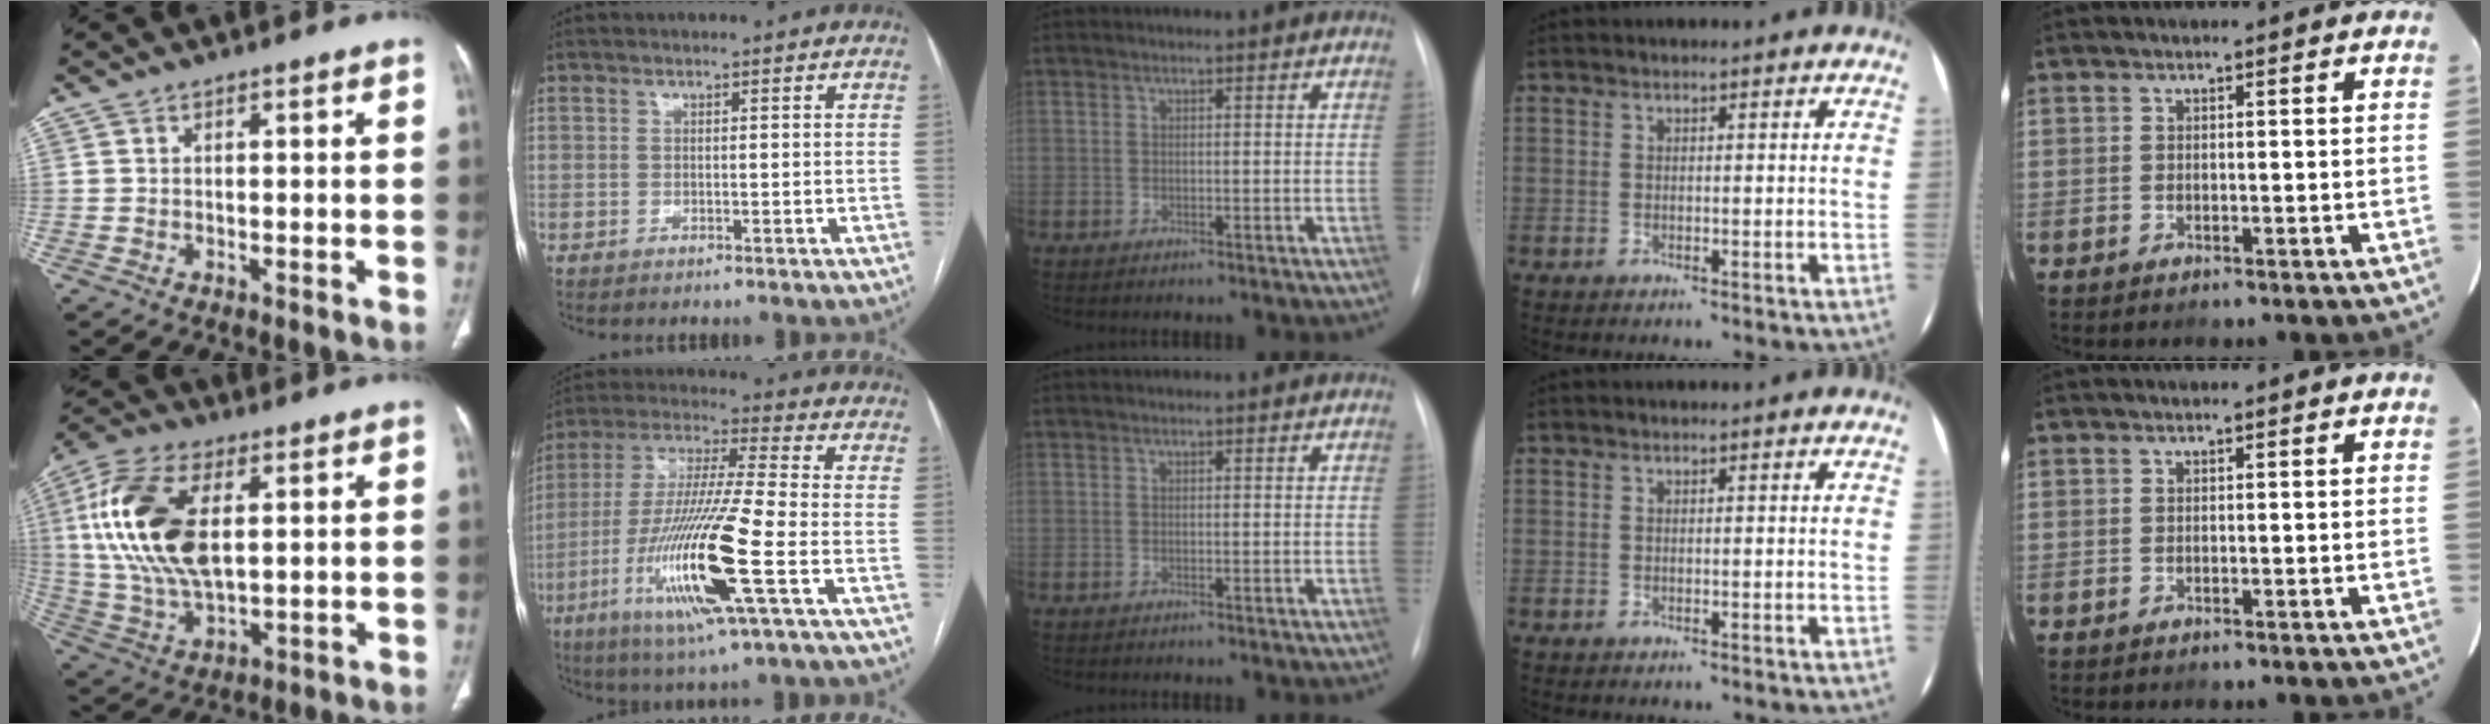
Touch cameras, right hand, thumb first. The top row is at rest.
{"thumb": {"total": 19.4, "force": [3.9, 10.0, 16.2], "torque": [-0.336, -0.004, 0.076]}, "index": {"total": 18.9, "force": [-6.2, 0.4, 17.8], "torque": [-0.375, -0.027, -0.120]}}